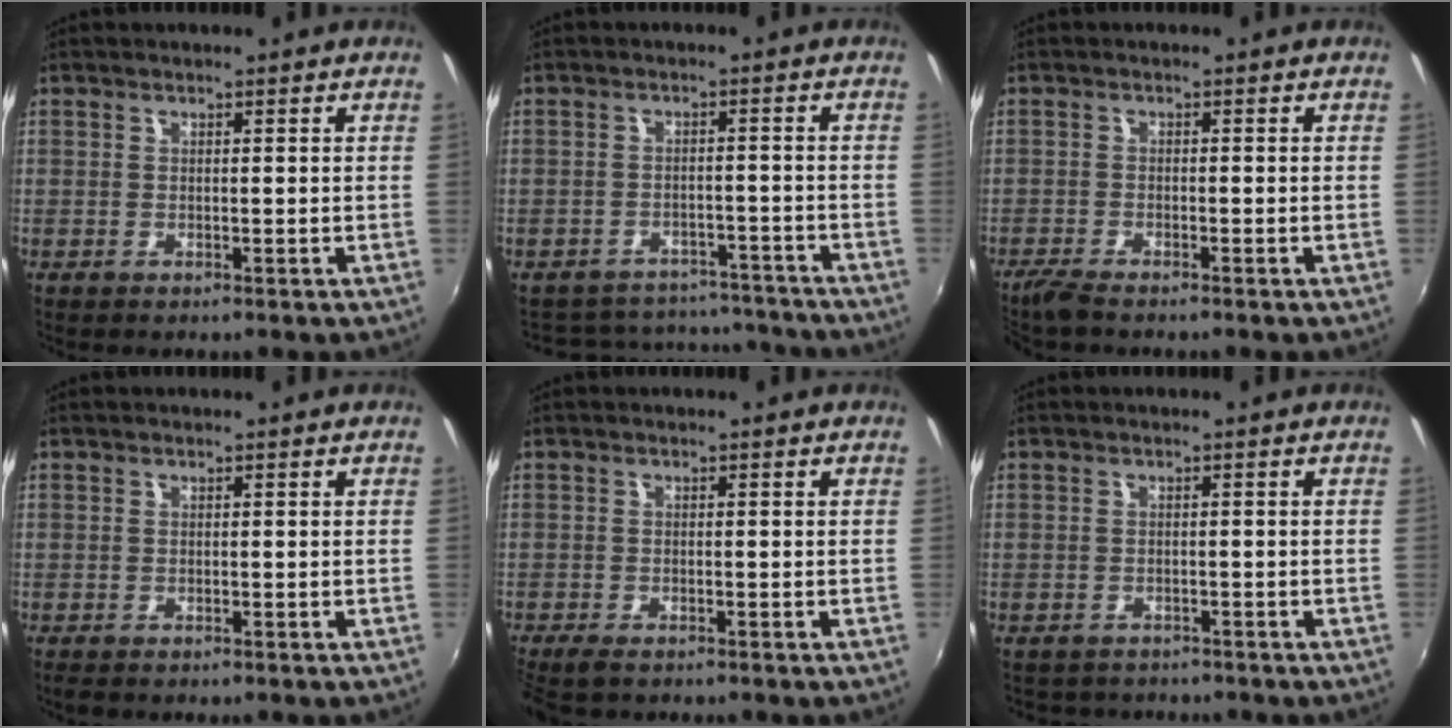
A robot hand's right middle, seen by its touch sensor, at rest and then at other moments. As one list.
[{"total": 13.5, "force": [-11.7, 6.1, 2.7], "torque": [-0.068, 0.039, -0.141]}, {"total": 3.3, "force": [-2.9, 0.2, 1.6], "torque": [-0.045, -0.013, -0.058]}, {"total": 0.9, "force": [-0.7, 0.5, 0.3], "torque": [-0.010, -0.006, -0.015]}, {"total": 3.8, "force": [-3.1, 1.1, 1.9], "torque": [-0.047, -0.019, -0.056]}, {"total": 3.2, "force": [-2.8, 1.6, 0.2], "torque": [-0.015, -0.010, -0.043]}]